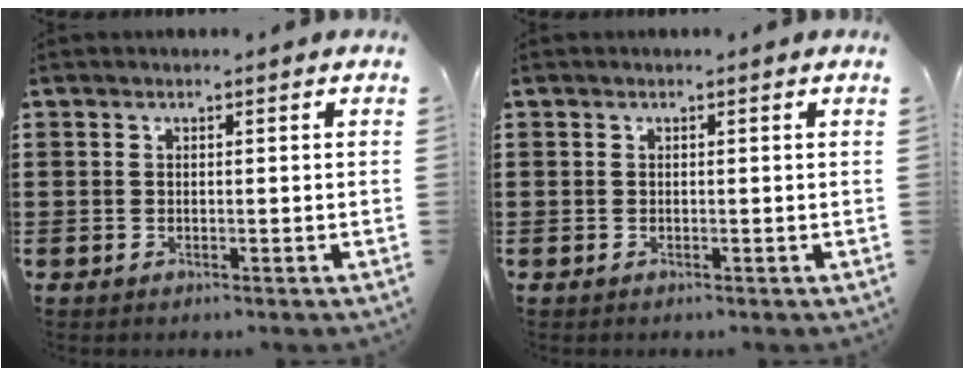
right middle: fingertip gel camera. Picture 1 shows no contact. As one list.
[{"total": 0.0}]